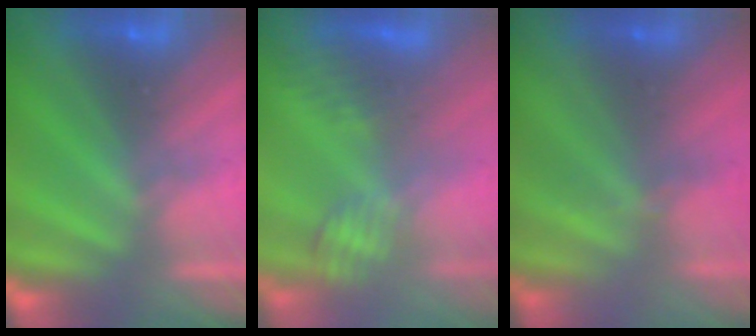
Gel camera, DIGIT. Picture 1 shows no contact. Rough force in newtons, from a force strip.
{"total": 2.8}
{"total": 2.3}